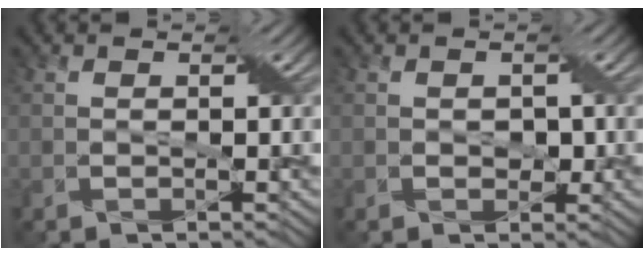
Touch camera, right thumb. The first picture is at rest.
{"total": 1.3, "force": [-0.2, 1.1, 0.7], "torque": [-0.019, -0.006, -0.003]}